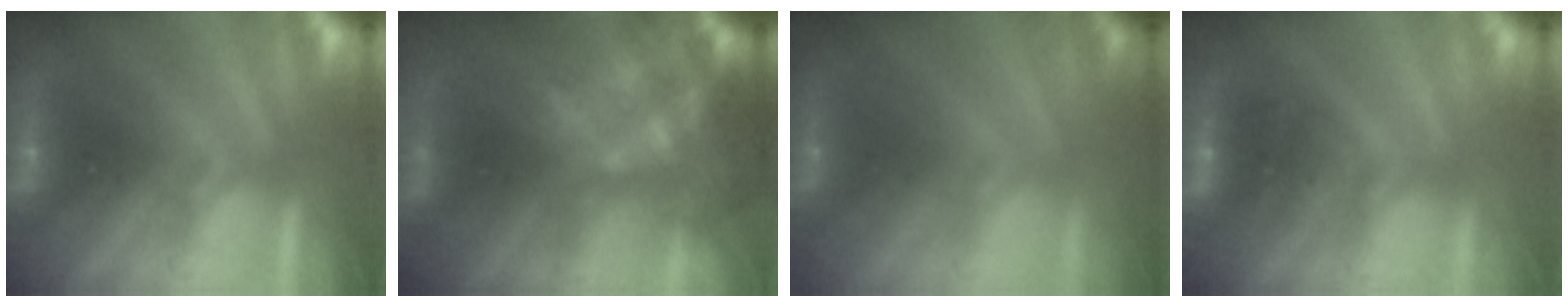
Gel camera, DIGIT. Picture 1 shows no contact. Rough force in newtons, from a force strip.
{"total": 13.2}
{"total": 1.7}
{"total": 2.2}